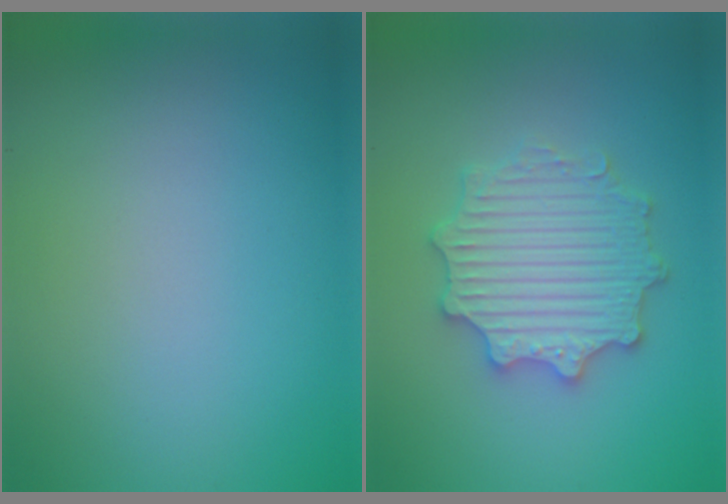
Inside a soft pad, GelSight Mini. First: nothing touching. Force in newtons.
{"total": 5.5, "press": 5.4, "slide": 1.0}